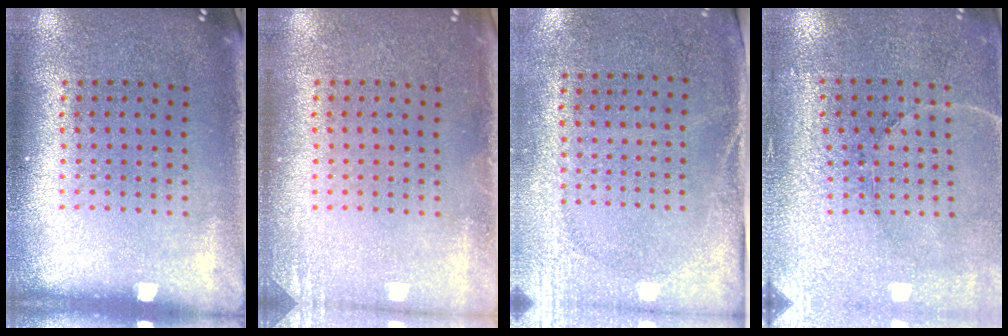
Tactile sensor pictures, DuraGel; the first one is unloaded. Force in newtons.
{"total": 1.3, "press": 1.3, "slide": 0.1}
{"total": 2.7, "press": 2.2, "slide": 1.6}
{"total": 3.2, "press": 3.1, "slide": 0.4}